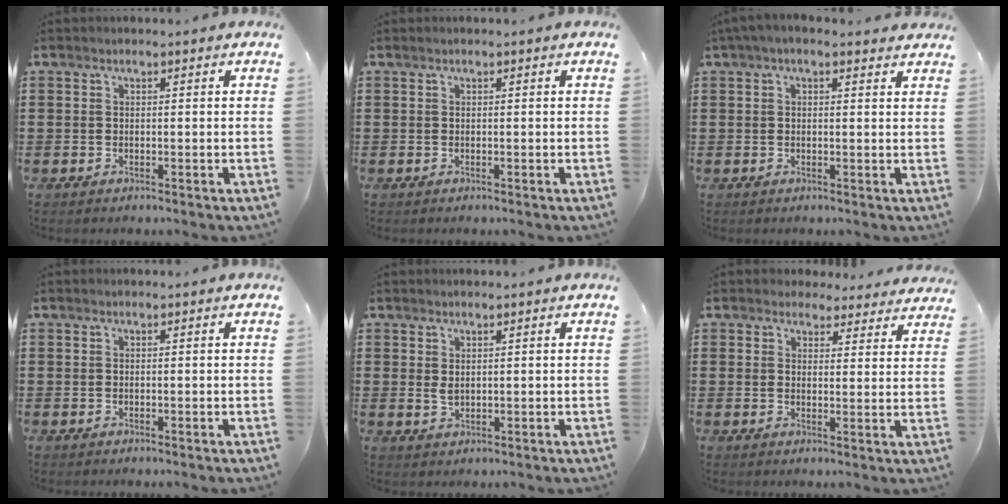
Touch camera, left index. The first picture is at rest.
{"total": 0.0}
{"total": 1.9, "force": [1.3, 0.5, 1.3], "torque": [-0.028, 0.006, 0.024]}
{"total": 0.0}
{"total": 1.6, "force": [0.7, 0.8, 1.2], "torque": [-0.033, 0.000, 0.011]}
{"total": 3.6, "force": [3.4, 1.2, 0.4], "torque": [-0.013, -0.008, 0.062]}